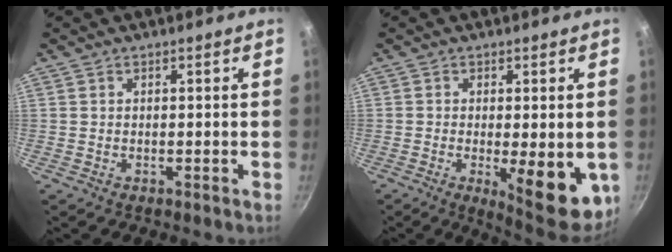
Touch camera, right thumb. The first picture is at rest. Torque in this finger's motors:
{"motor_torque": [-0.18, 0.62, -0.07, -0.11, 0.05]}